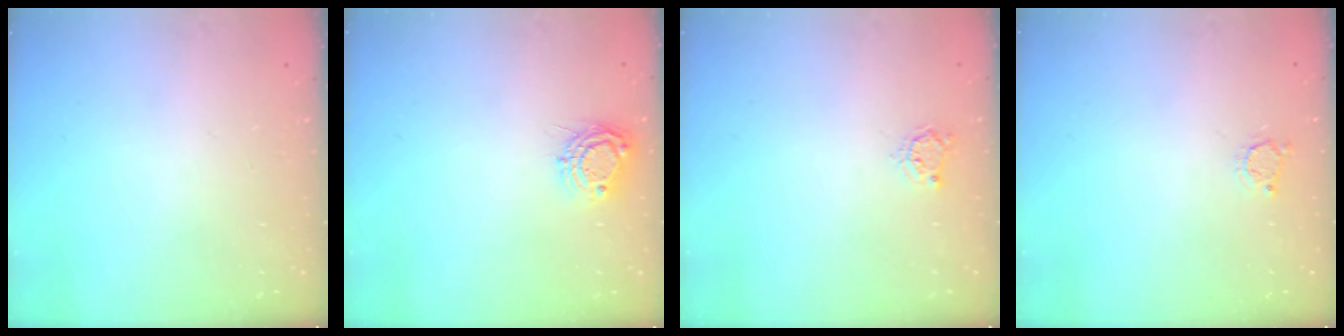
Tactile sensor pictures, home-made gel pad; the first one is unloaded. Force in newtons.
{"total": 7.9, "press": 7.9, "slide": 0.7}
{"total": 3.1, "press": 3.1, "slide": 0.4}
{"total": 2.5, "press": 2.5, "slide": 0.3}